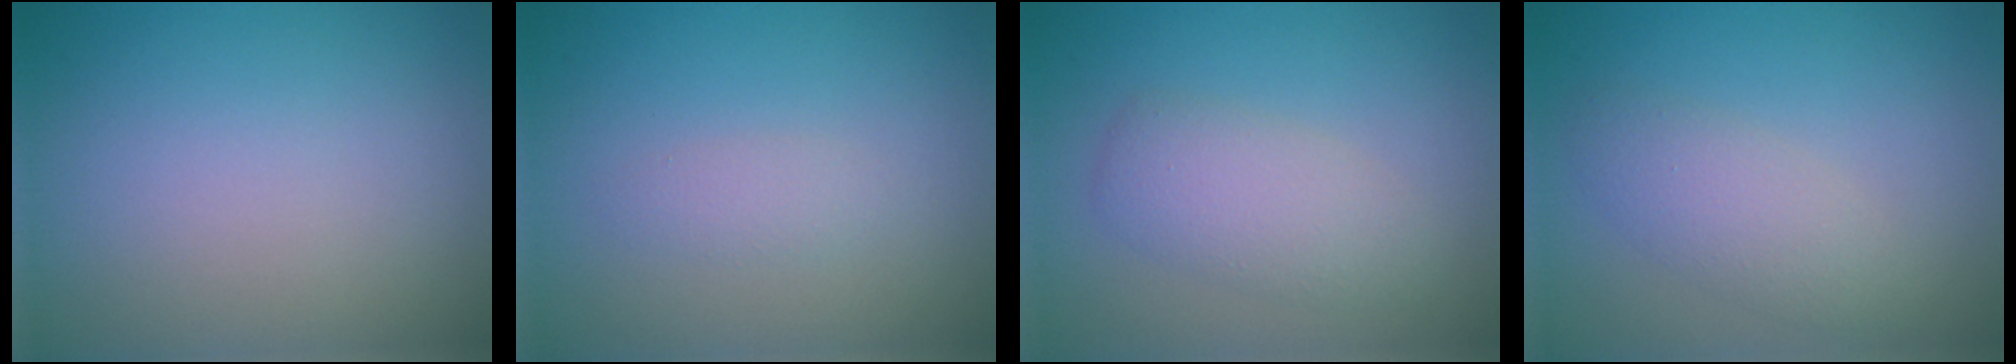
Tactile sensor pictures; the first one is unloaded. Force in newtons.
{"total": 1.1, "press": 1.1, "slide": 0.1}
{"total": 3.3, "press": 3.3, "slide": 0.0}
{"total": 2.8, "press": 2.8, "slide": 0.1}